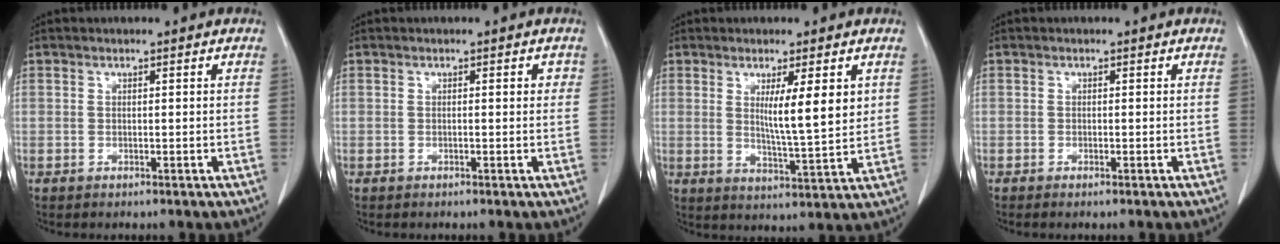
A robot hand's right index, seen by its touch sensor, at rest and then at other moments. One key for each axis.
{"total": 1.2, "fx": 0.3, "fy": 0.5, "fz": 1.0, "tx": -0.009, "ty": 0.003, "tz": 0.002}
{"total": 7.7, "fx": 2.3, "fy": 0.5, "fz": 7.3, "tx": -0.117, "ty": -0.018, "tz": 0.038}
{"total": 0.7, "fx": -0.5, "fy": 0.0, "fz": 0.5, "tx": -0.011, "ty": -0.001, "tz": -0.007}